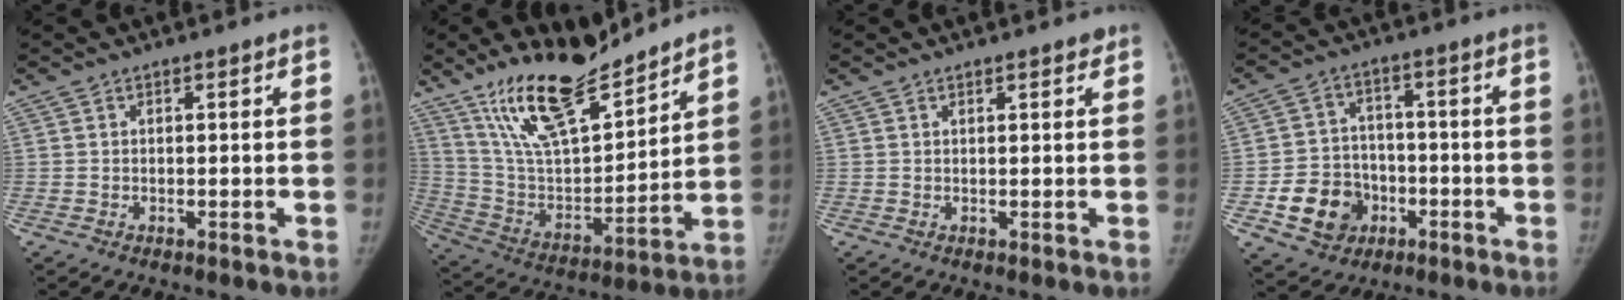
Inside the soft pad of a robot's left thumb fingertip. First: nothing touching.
{"total": 20.2, "force": [15.4, 6.2, 11.5], "torque": [-0.168, -0.085, 0.287]}
{"total": 1.2, "force": [1.0, 0.4, 0.6], "torque": [-0.005, -0.004, 0.012]}
{"total": 11.1, "force": [-3.9, 9.4, 4.4], "torque": [-0.042, 0.024, -0.057]}